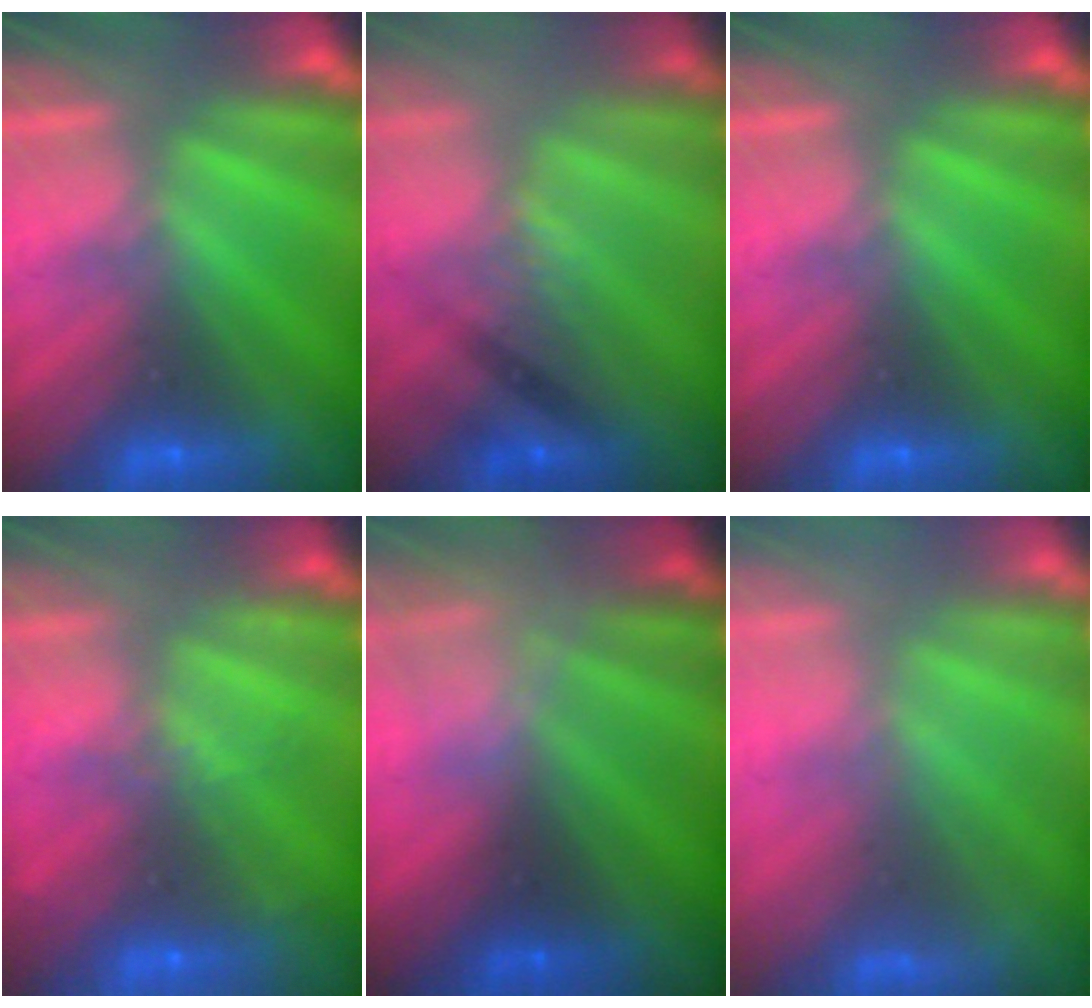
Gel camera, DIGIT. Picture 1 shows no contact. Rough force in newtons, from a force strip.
{"total": 2.6}
{"total": 0.0}
{"total": 2.2}
{"total": 2.3}
{"total": 1.3}